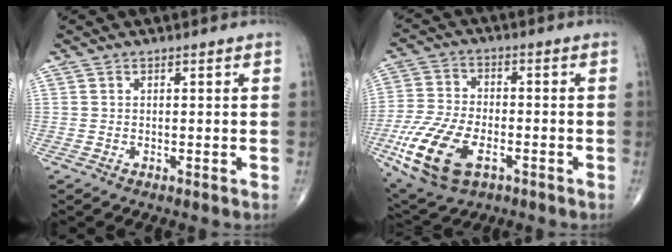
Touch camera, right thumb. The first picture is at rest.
{"total": 16.0, "force": [-6.1, 8.6, 12.0], "torque": [-0.250, 0.004, -0.108]}